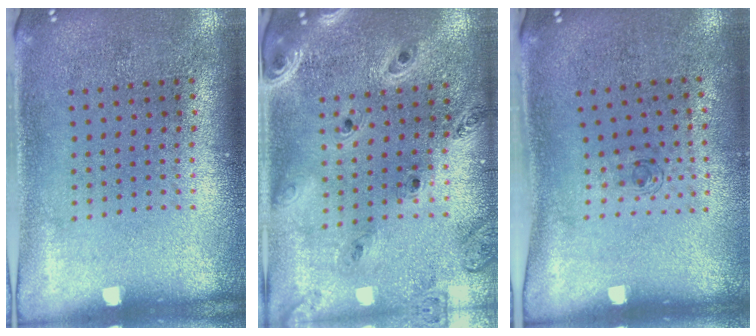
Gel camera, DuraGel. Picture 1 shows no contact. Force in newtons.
{"total": 1.4, "press": 1.3, "slide": 0.2}
{"total": 0.6, "press": 0.2, "slide": 0.6}